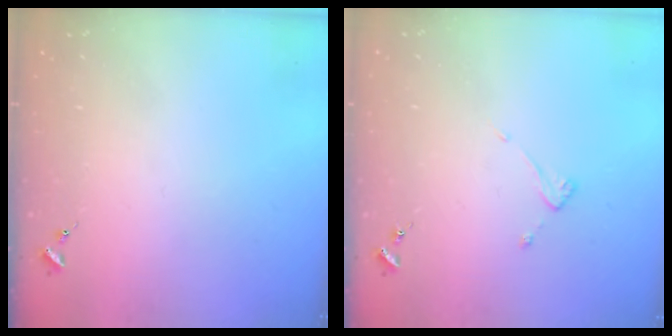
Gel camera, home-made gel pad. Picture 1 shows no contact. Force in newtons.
{"total": 3.6, "press": 3.6, "slide": 0.3}